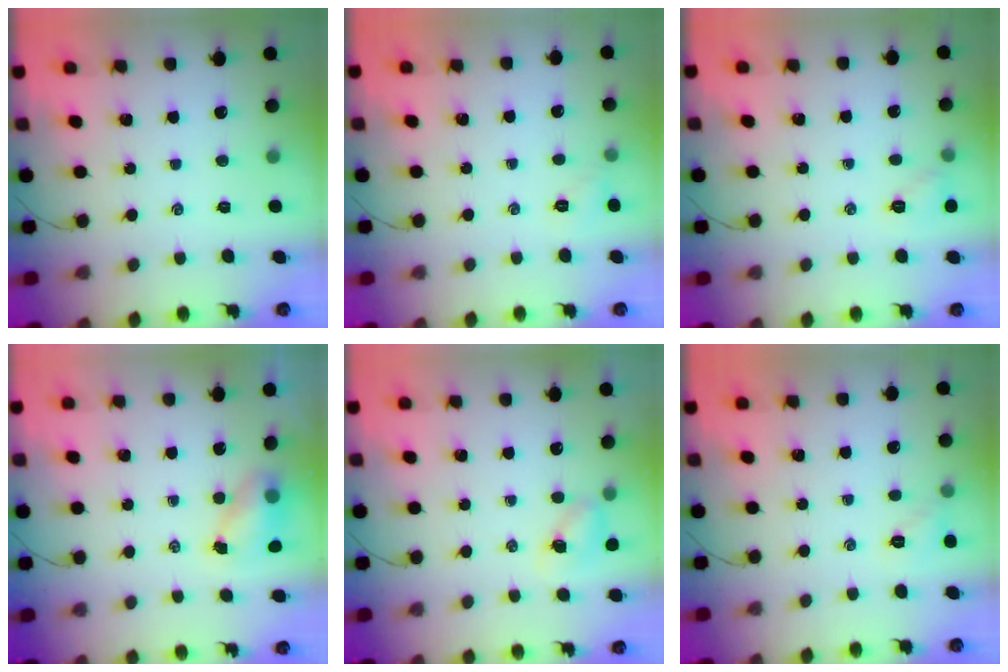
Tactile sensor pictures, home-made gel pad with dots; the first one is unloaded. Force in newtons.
{"total": 4.9, "press": 4.7, "slide": 1.5}
{"total": 5.9, "press": 5.7, "slide": 1.3}
{"total": 5.0, "press": 5.0, "slide": 0.6}
{"total": 4.6, "press": 4.6, "slide": 0.5}
{"total": 6.2, "press": 6.0, "slide": 1.5}